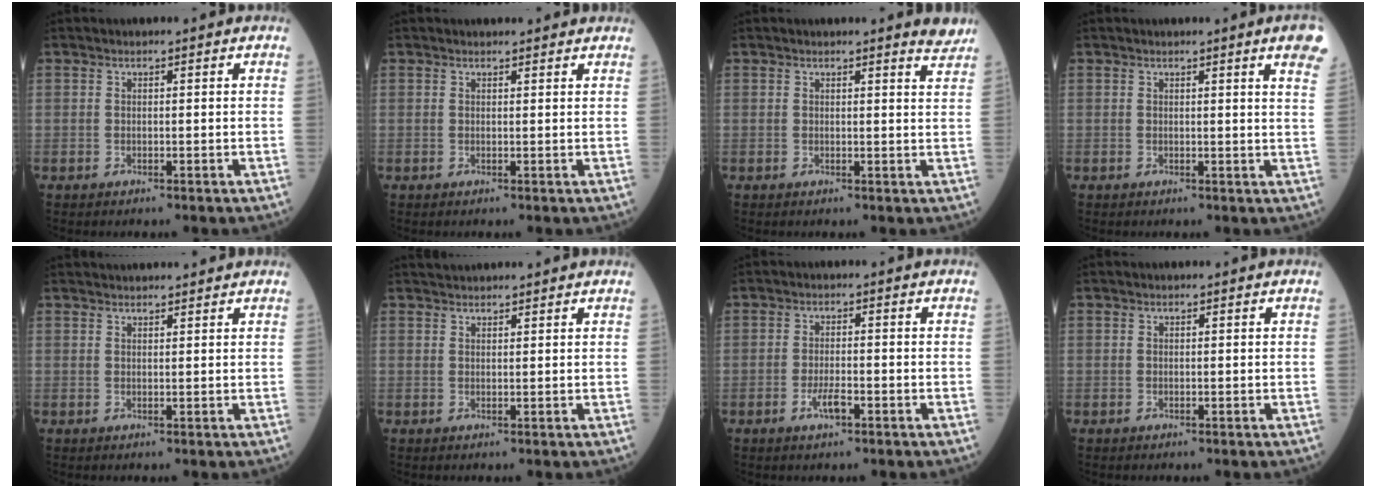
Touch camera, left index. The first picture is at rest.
{"total": 3.2, "force": [3.0, 0.7, 0.7], "torque": [-0.011, 0.014, 0.033]}
{"total": 2.5, "force": [2.4, -0.1, 0.5], "torque": [-0.007, -0.022, 0.013]}
{"total": 5.0, "force": [3.5, -0.3, 3.7], "torque": [-0.036, -0.012, 0.022]}
{"total": 5.8, "force": [5.6, 0.6, 1.6], "torque": [-0.018, 0.032, 0.069]}
{"total": 3.4, "force": [3.3, 0.3, 0.8], "torque": [-0.012, 0.034, 0.056]}
{"total": 2.7, "force": [-1.4, 0.6, 2.2], "torque": [-0.047, -0.001, -0.026]}
{"total": 0.0}